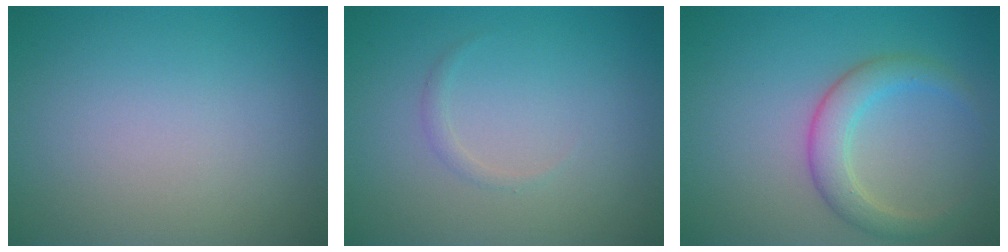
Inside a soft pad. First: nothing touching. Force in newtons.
{"total": 0.6, "press": 0.6, "slide": 0.0}
{"total": 3.2, "press": 3.2, "slide": 0.1}